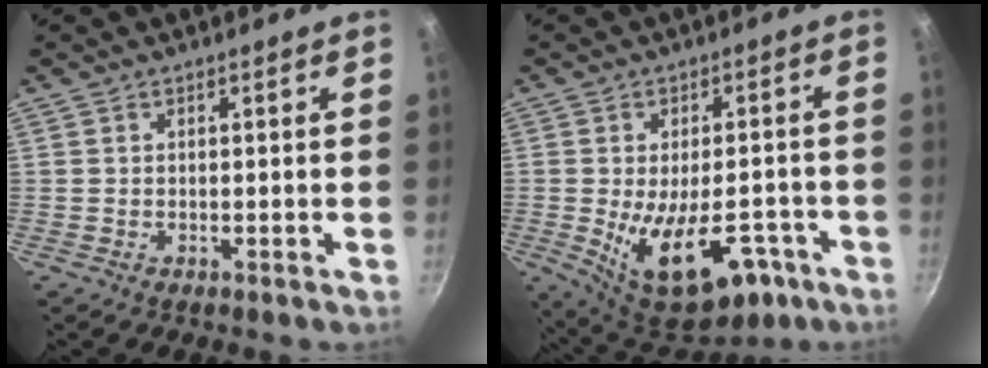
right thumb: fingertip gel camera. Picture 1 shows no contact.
{"total": 17.1, "force": [-6.1, 8.9, 13.3], "torque": [-0.161, 0.006, -0.071]}